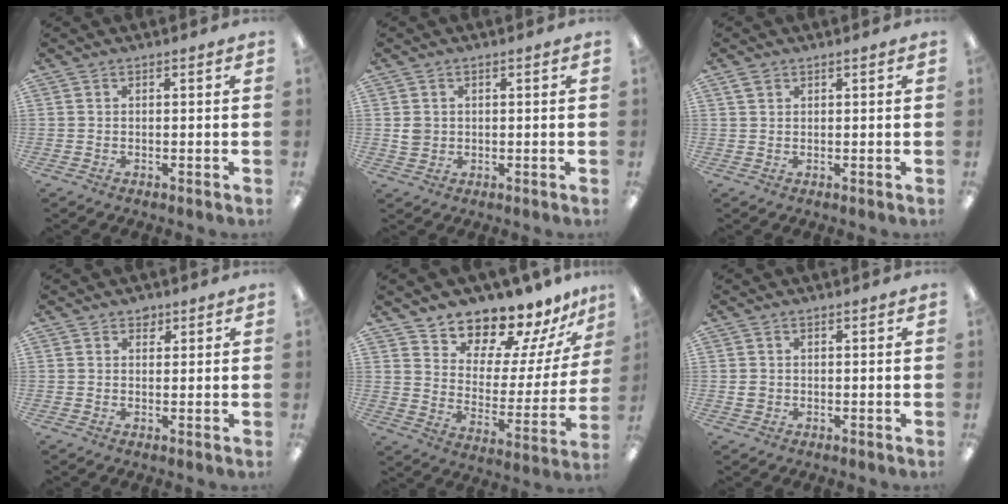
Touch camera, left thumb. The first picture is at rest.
{"total": 2.6, "force": [0.3, 2.5, 0.8], "torque": [-0.008, 0.002, 0.005]}
{"total": 1.5, "force": [1.1, 1.0, 0.5], "torque": [-0.013, 0.001, 0.020]}
{"total": 1.6, "force": [1.1, 1.1, 0.1], "torque": [0.003, -0.002, 0.018]}
{"total": 12.5, "force": [11.9, 3.6, 1.1], "torque": [-0.030, -0.121, 0.214]}
{"total": 1.2, "force": [-0.2, 1.2, 0.3], "torque": [-0.006, 0.003, -0.005]}